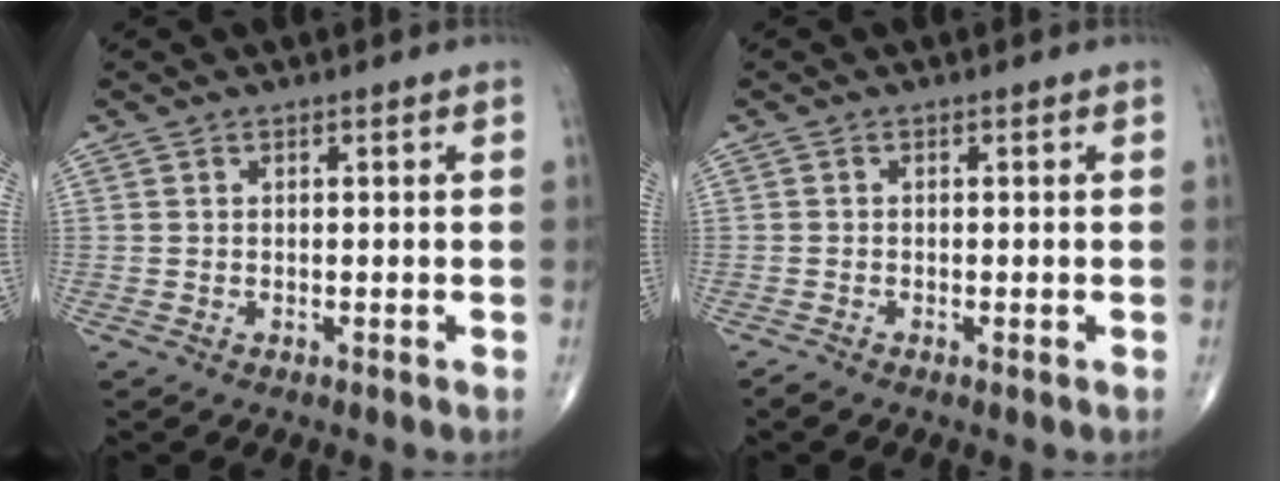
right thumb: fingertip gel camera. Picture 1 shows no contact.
{"total": 1.0, "force": [-0.7, 0.3, 0.7], "torque": [-0.020, -0.004, -0.017]}